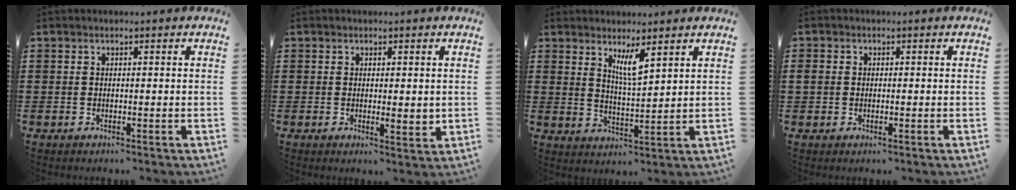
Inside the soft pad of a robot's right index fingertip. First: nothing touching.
{"total": 2.4, "force": [0.0, 0.8, 2.3], "torque": [-0.040, 0.000, 0.001]}
{"total": 4.4, "force": [2.8, 0.8, 3.3], "torque": [-0.064, -0.003, 0.046]}
{"total": 1.4, "force": [-0.2, 1.0, 0.9], "torque": [-0.027, 0.000, -0.006]}